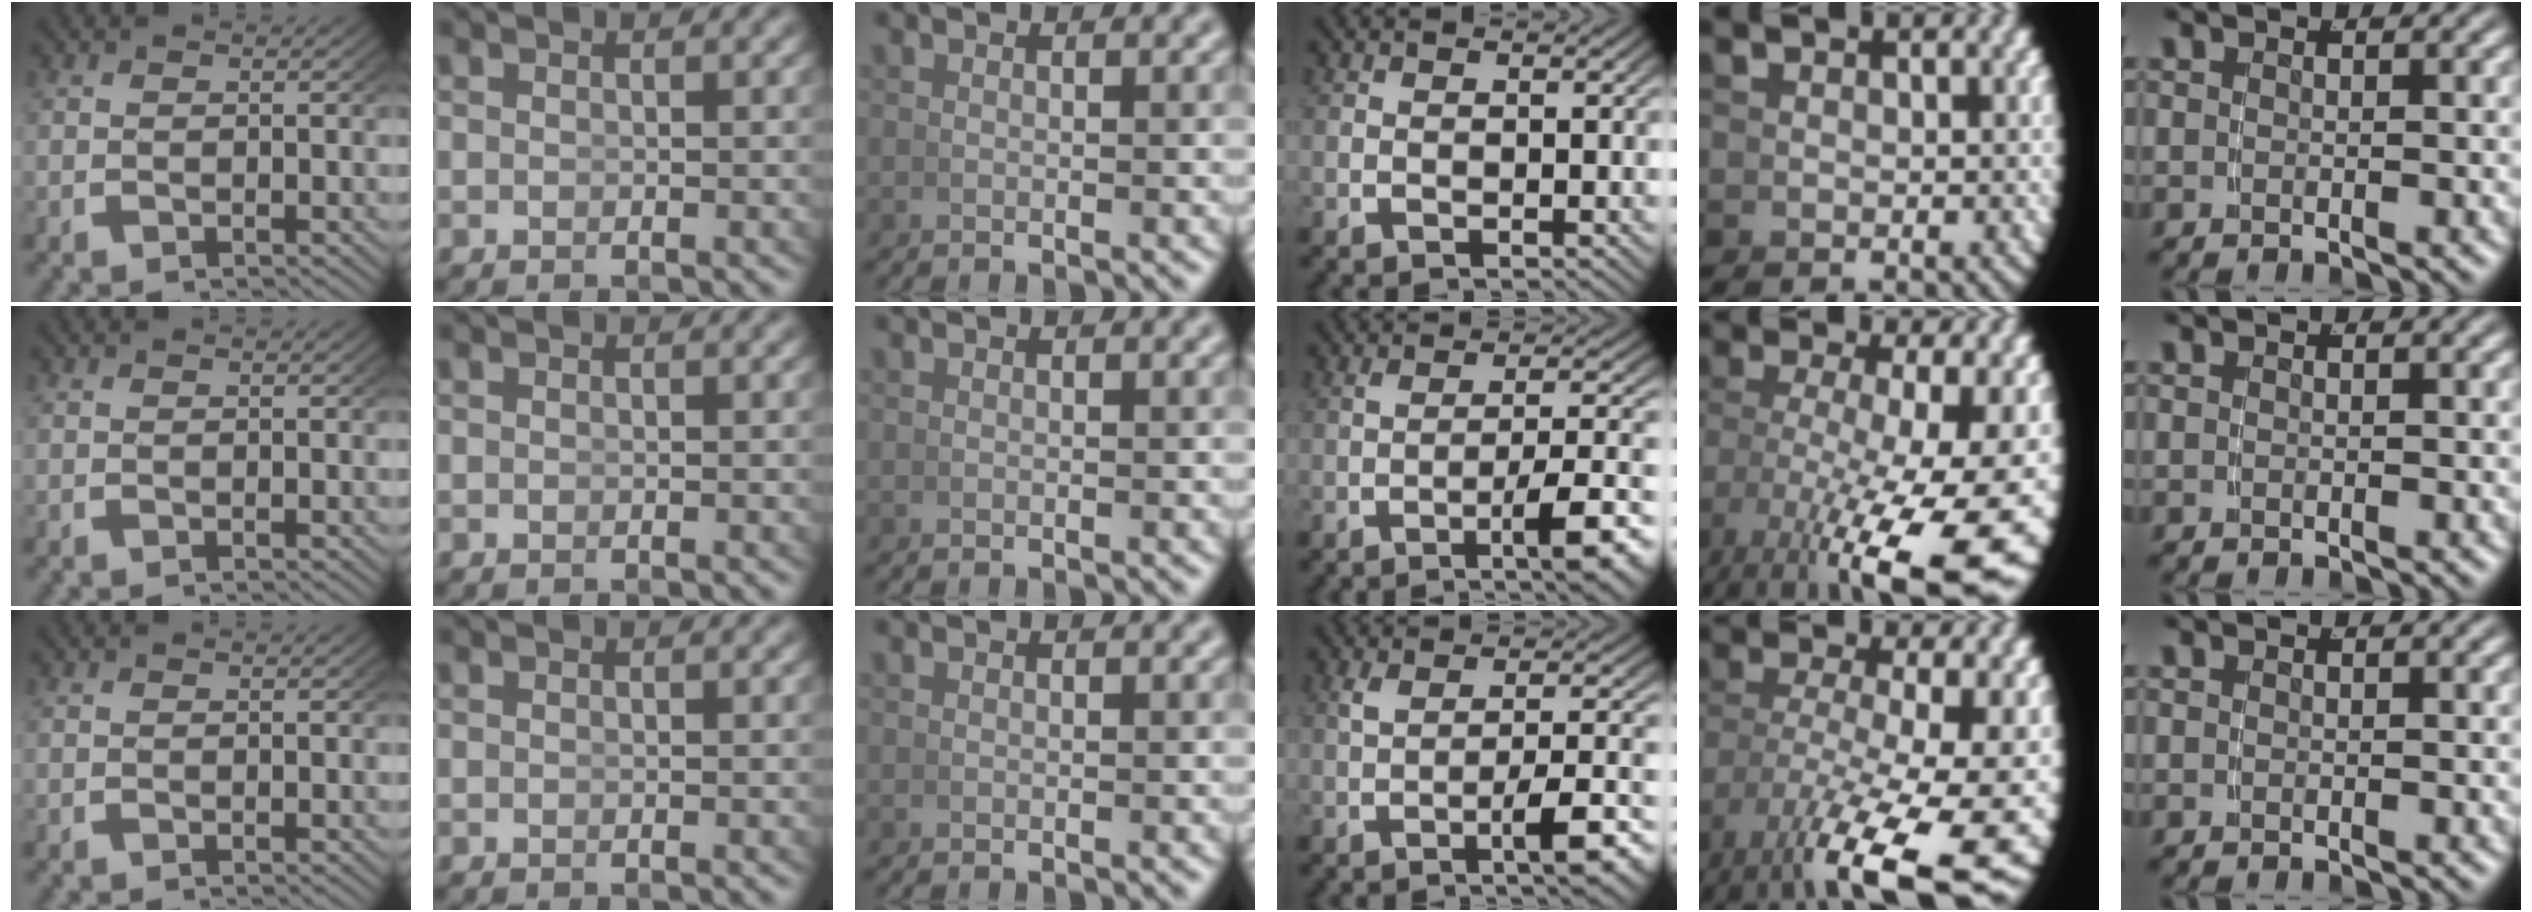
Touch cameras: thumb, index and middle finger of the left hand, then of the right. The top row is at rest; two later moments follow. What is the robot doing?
{"motion": "lift_and_place", "object": "cup"}